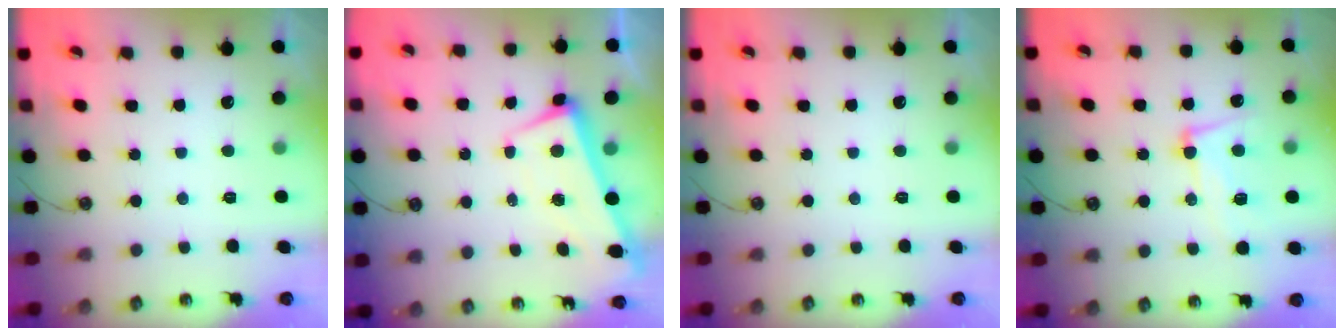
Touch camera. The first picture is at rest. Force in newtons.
{"total": 2.0, "press": 1.1, "slide": 1.7}
{"total": 0.0}
{"total": 12.2, "press": 12.1, "slide": 1.8}